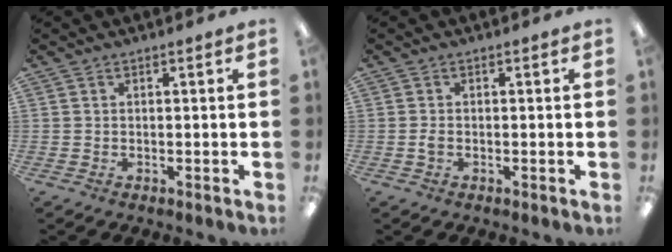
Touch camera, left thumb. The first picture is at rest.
{"total": 1.5, "force": [-0.3, 0.8, 1.3], "torque": [-0.024, 0.002, -0.006]}